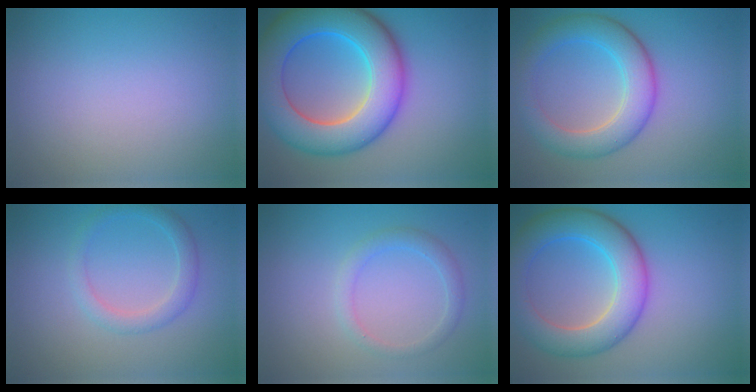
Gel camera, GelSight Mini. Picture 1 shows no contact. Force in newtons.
{"total": 11.1, "press": 11.1, "slide": 0.5}
{"total": 5.7, "press": 5.7, "slide": 0.1}
{"total": 2.2, "press": 2.2, "slide": 0.1}
{"total": 1.9, "press": 1.9, "slide": 0.1}
{"total": 7.3, "press": 7.3, "slide": 0.1}